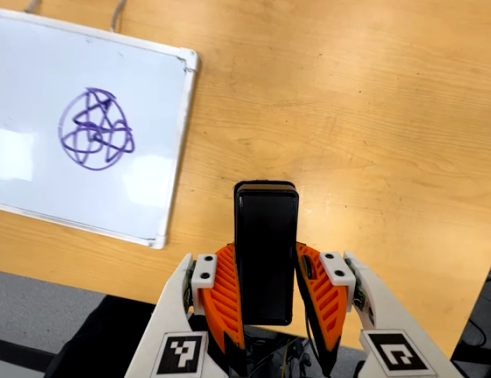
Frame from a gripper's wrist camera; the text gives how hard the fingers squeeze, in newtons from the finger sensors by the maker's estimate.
{"total": 3.9, "left": 2.4, "right": 5.5}